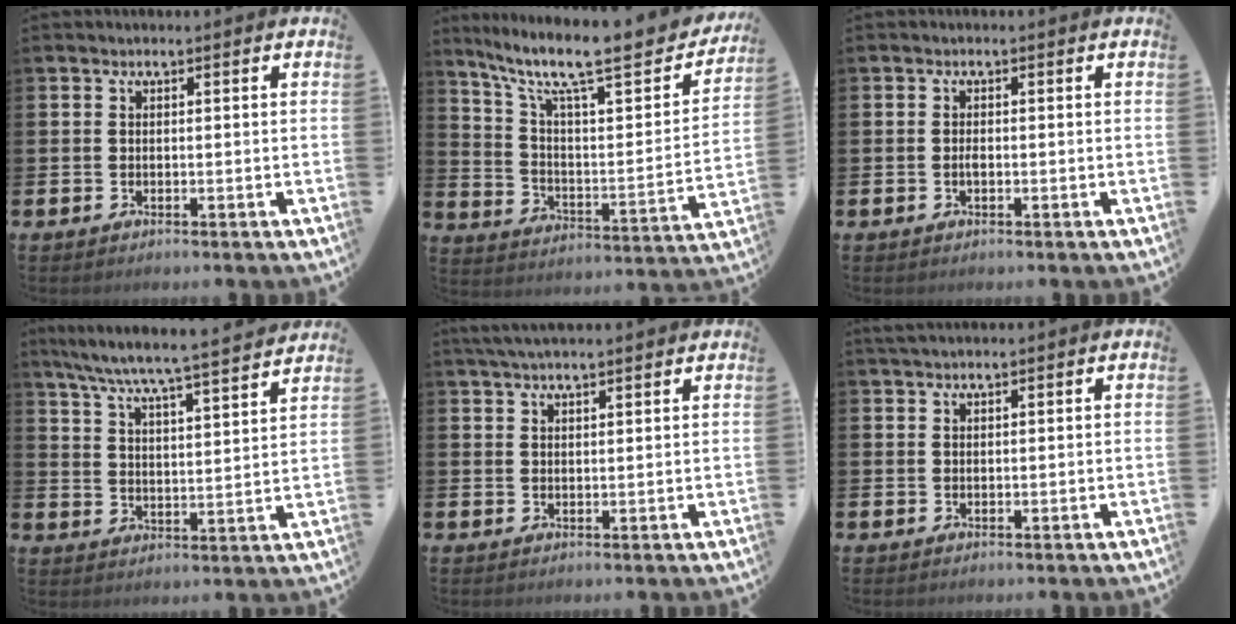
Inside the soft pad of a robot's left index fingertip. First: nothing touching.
{"total": 11.3, "force": [8.6, 2.9, 6.8], "torque": [-0.136, -0.066, 0.132]}
{"total": 0.9, "force": [-0.2, 0.4, 0.8], "torque": [-0.011, -0.003, -0.005]}
{"total": 6.9, "force": [6.5, -0.3, 2.3], "torque": [-0.072, -0.054, 0.109]}
{"total": 3.2, "force": [2.9, 0.3, 1.3], "torque": [-0.028, -0.004, 0.053]}
{"total": 1.2, "force": [1.1, 0.1, 0.5], "torque": [-0.006, 0.002, 0.019]}